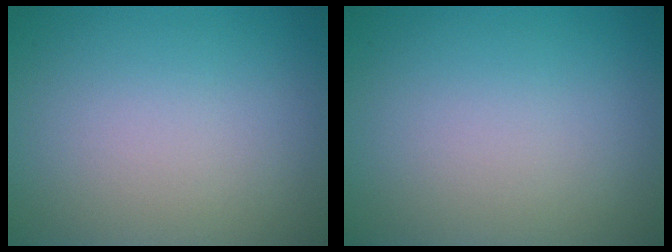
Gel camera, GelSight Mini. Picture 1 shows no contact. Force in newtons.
{"total": 0.0}